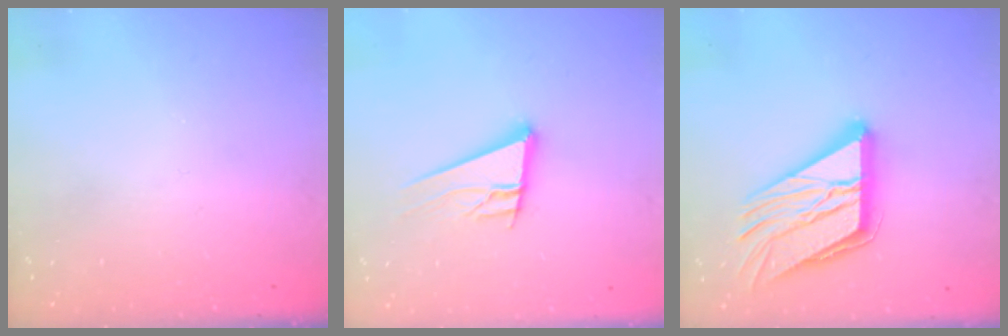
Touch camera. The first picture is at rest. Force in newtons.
{"total": 13.1, "press": 12.7, "slide": 3.4}
{"total": 18.6, "press": 18.5, "slide": 2.2}